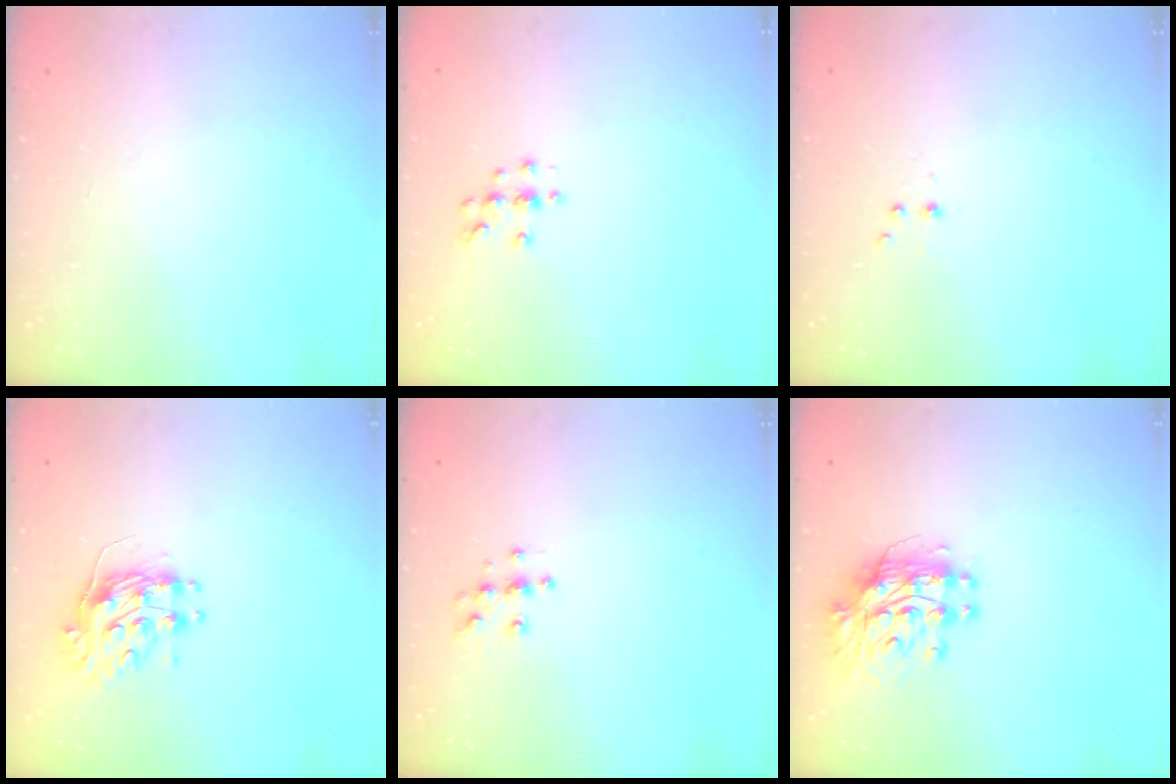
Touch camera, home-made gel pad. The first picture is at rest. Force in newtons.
{"total": 4.9, "press": 4.9, "slide": 0.5}
{"total": 2.3, "press": 2.1, "slide": 0.9}
{"total": 9.8, "press": 9.8, "slide": 0.7}
{"total": 6.1, "press": 6.1, "slide": 0.4}
{"total": 10.7, "press": 10.6, "slide": 1.4}